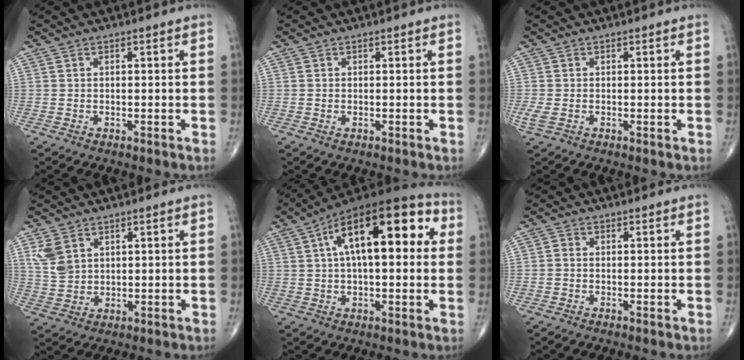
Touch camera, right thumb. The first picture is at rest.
{"total": 0.0}
{"total": 1.8, "force": [-0.3, 1.1, 1.4], "torque": [-0.045, 0.002, -0.004]}
{"total": 5.2, "force": [2.6, 3.5, 2.9], "torque": [-0.054, -0.007, 0.063]}
{"total": 20.9, "force": [5.2, 9.2, 18.0], "torque": [-0.265, 0.034, 0.072]}
{"total": 0.9, "force": [-0.2, 0.7, 0.5], "torque": [-0.005, 0.001, -0.007]}